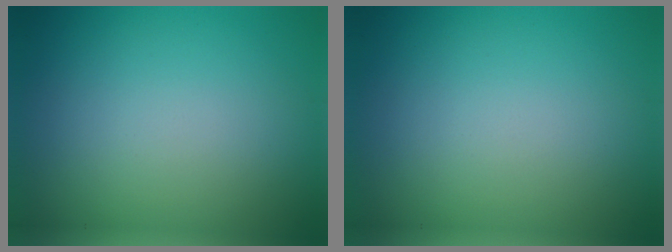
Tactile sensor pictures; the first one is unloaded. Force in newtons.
{"total": 0.0}